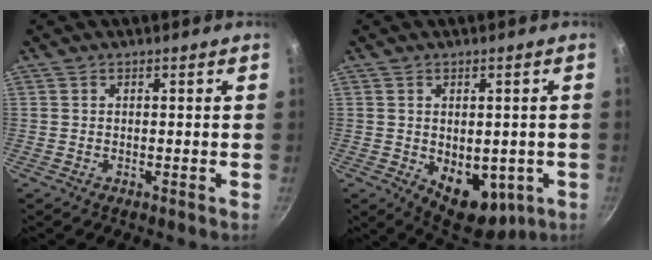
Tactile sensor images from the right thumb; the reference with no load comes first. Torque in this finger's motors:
{"motor_torque": [-0.55, 0.93, 0.76, 0.18, 0.05]}